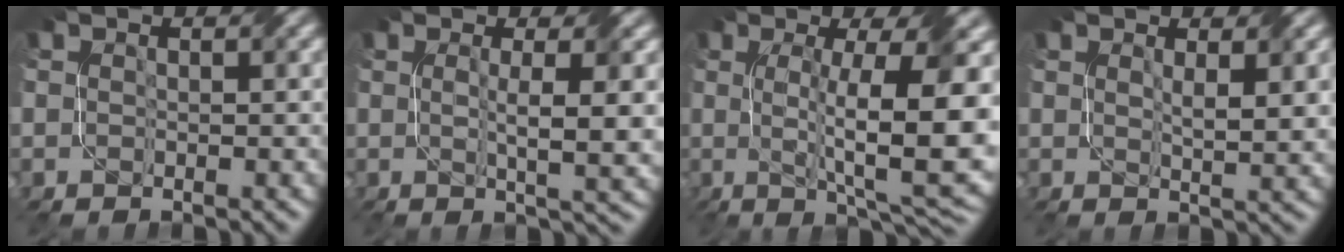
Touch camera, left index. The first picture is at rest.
{"total": 4.4, "force": [0.5, 0.8, 4.3], "torque": [-0.068, -0.005, 0.009]}
{"total": 11.9, "force": [0.6, 2.8, 11.6], "torque": [-0.168, -0.004, 0.014]}
{"total": 2.5, "force": [1.1, 0.4, 2.2], "torque": [-0.038, -0.001, 0.022]}